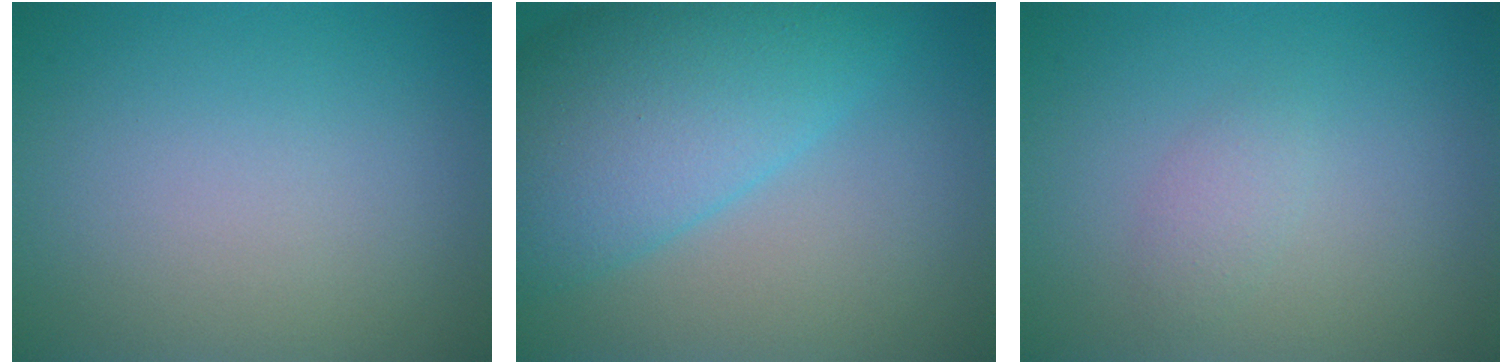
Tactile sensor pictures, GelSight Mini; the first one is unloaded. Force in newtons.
{"total": 9.8, "press": 9.8, "slide": 0.4}
{"total": 1.2, "press": 1.2, "slide": 0.1}